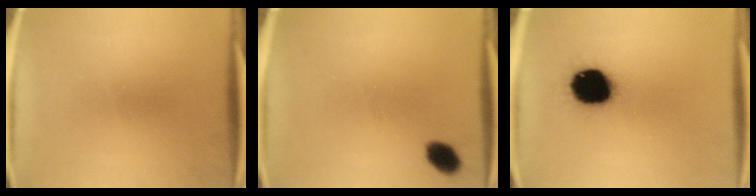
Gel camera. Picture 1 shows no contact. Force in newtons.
{"total": 4.2}
{"total": 16.7}